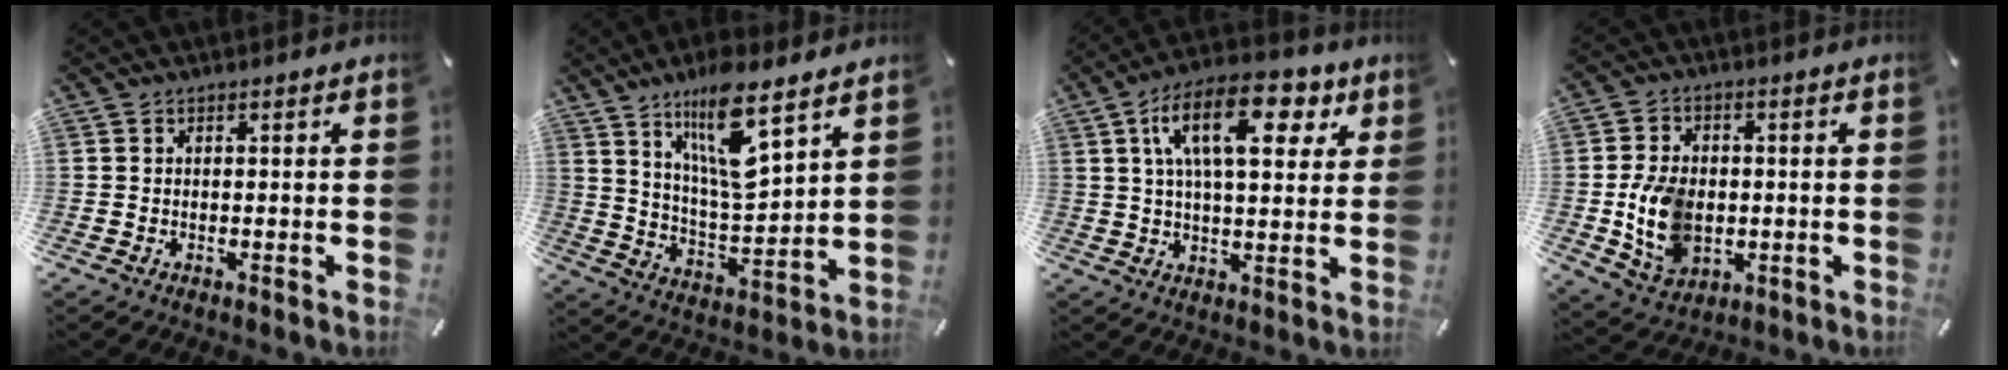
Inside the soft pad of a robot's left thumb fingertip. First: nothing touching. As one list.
[{"total": 14.9, "force": [10.0, 4.2, 10.2], "torque": [-0.190, -0.044, 0.172]}, {"total": 16.8, "force": [7.1, 7.9, 13.0], "torque": [-0.214, -0.004, 0.115]}, {"total": 11.6, "force": [-1.1, 8.8, 7.6], "torque": [-0.162, 0.005, -0.017]}]